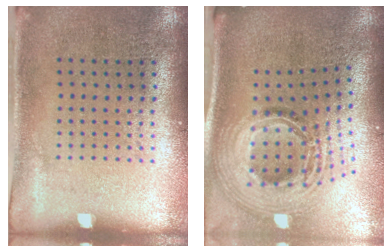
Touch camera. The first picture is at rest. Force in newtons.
{"total": 2.6, "press": 1.8, "slide": 1.8}